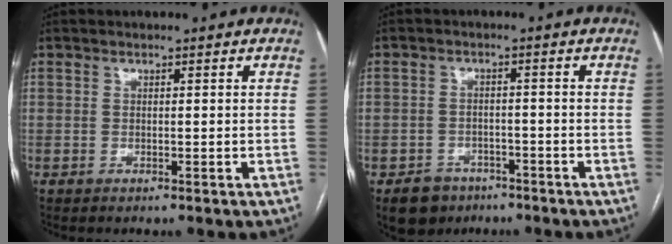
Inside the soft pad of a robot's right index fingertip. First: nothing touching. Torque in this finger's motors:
{"motor_torque": [-0.52, -0.14, -1.06, -0.21]}